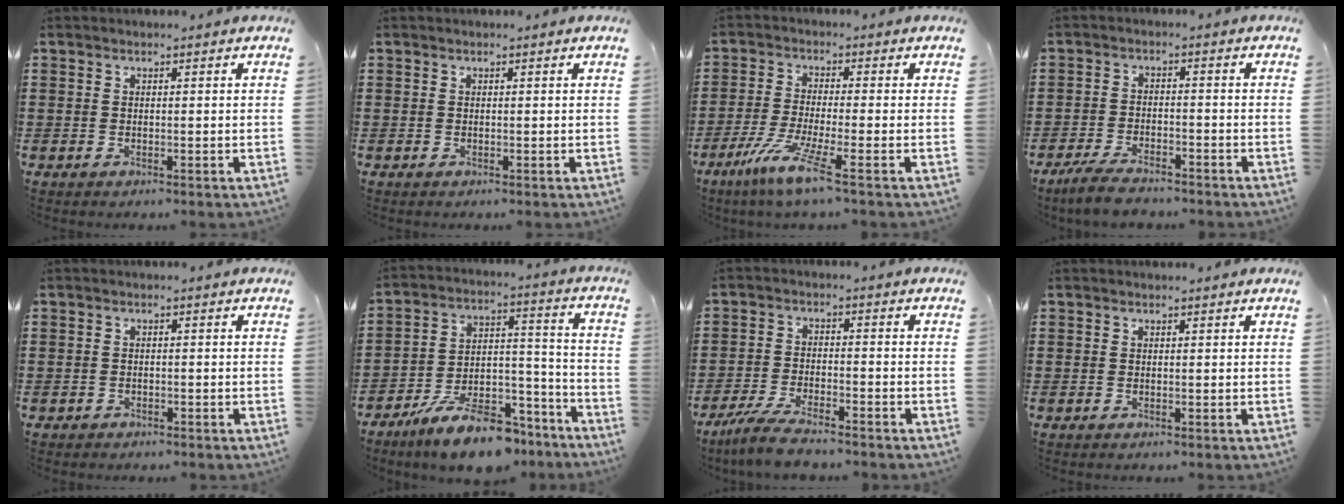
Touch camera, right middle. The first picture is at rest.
{"total": 0.0}
{"total": 6.9, "force": [-4.2, -0.1, 5.5], "torque": [-0.124, -0.022, -0.080]}
{"total": 4.3, "force": [-3.8, 0.7, 1.7], "torque": [-0.045, -0.002, -0.078]}
{"total": 0.7, "force": [-0.7, 0.3, 0.0], "torque": [-0.002, 0.000, -0.015]}
{"total": 11.6, "force": [-9.8, 2.9, 5.5], "torque": [-0.095, 0.039, -0.184]}
{"total": 5.0, "force": [-4.4, 0.4, 2.4], "torque": [-0.062, -0.008, -0.088]}
{"total": 0.0}